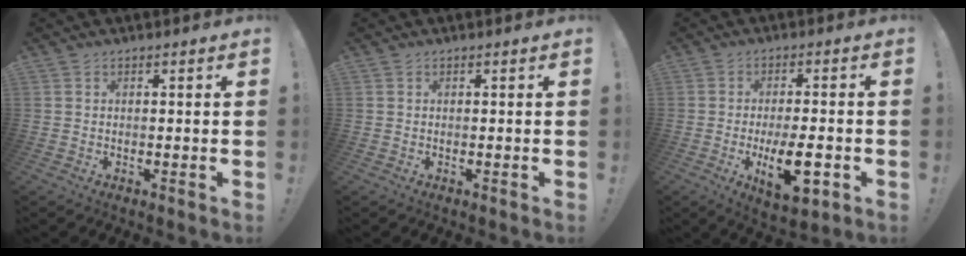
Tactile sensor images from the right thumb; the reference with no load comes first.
{"total": 0.0}
{"total": 12.5, "force": [-3.9, 4.1, 11.1], "torque": [-0.176, 0.003, -0.059]}